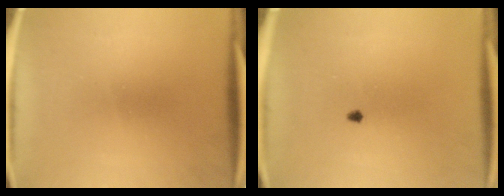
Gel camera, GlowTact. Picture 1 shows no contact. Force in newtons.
{"total": 0.7}